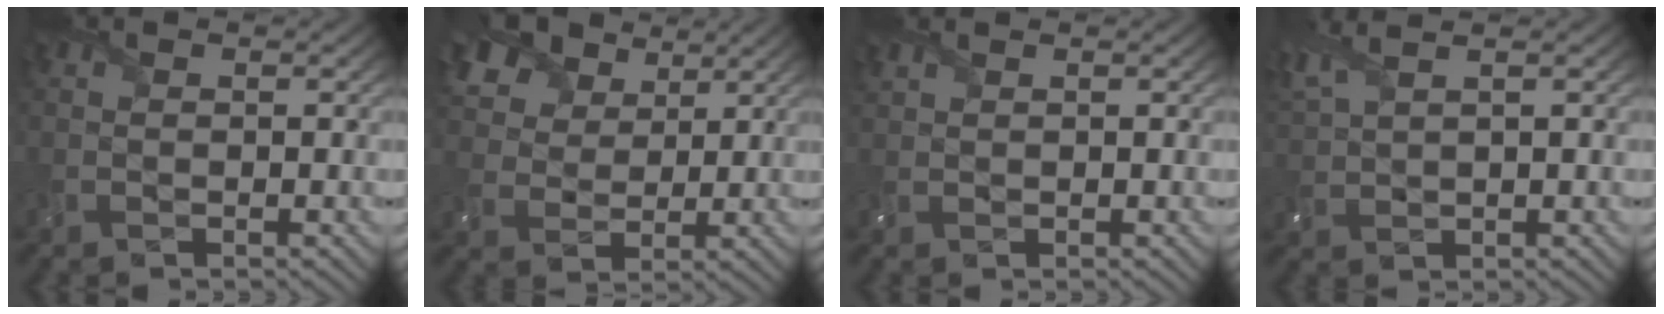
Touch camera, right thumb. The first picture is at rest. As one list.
[{"total": 9.7, "force": [6.1, 6.0, 4.6], "torque": [-0.144, 0.012, 0.110]}, {"total": 1.1, "force": [1.0, 0.2, 0.4], "torque": [-0.018, 0.004, 0.026]}, {"total": 5.4, "force": [3.7, 1.5, 3.6], "torque": [-0.103, 0.025, 0.079]}]